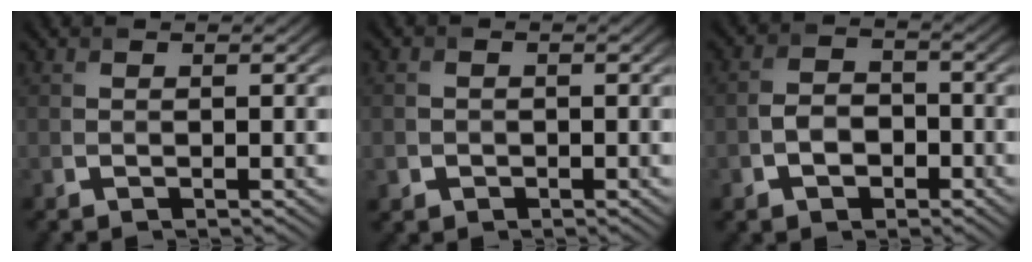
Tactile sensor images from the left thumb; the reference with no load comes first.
{"total": 1.6, "force": [-0.6, 1.5, 0.2], "torque": [0.003, -0.004, -0.012]}
{"total": 3.9, "force": [-1.9, 2.6, 2.2], "torque": [-0.042, 0.002, -0.042]}